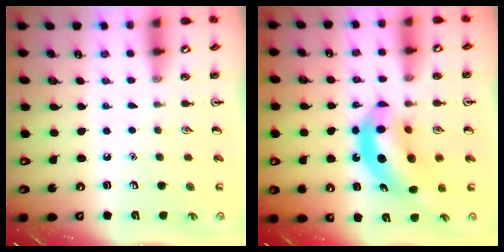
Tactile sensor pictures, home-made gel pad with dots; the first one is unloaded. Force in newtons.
{"total": 11.1, "press": 10.6, "slide": 3.3}